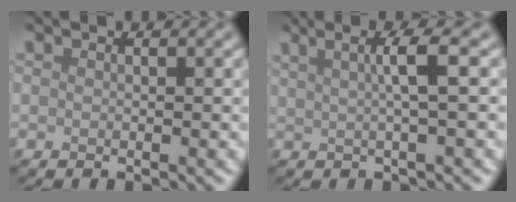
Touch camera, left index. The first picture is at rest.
{"total": 3.5, "force": [0.9, 0.7, 3.3], "torque": [-0.048, 0.006, 0.014]}